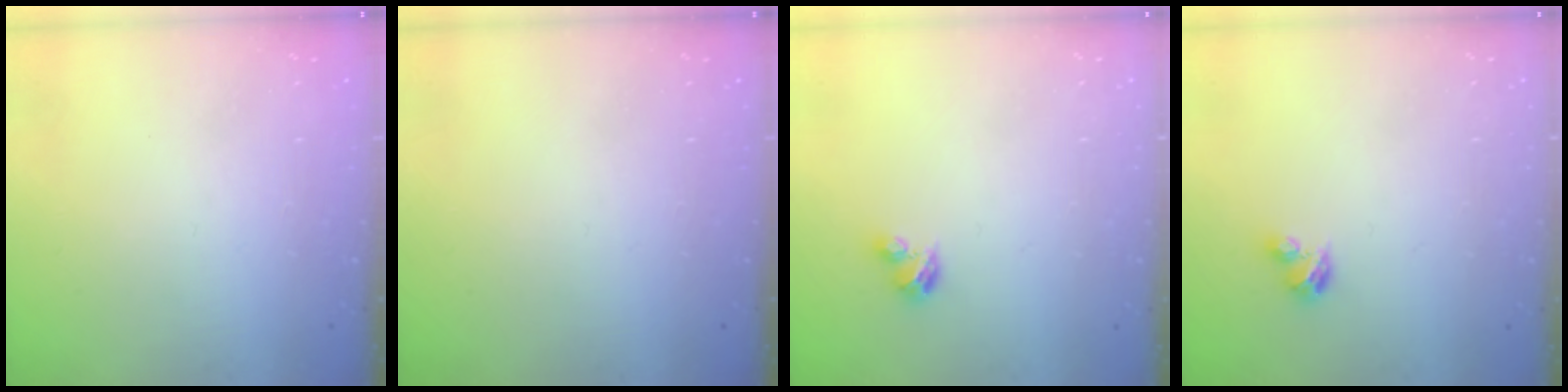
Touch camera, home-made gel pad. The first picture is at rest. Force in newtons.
{"total": 0.0}
{"total": 2.9, "press": 2.8, "slide": 0.5}
{"total": 2.9, "press": 2.8, "slide": 0.5}